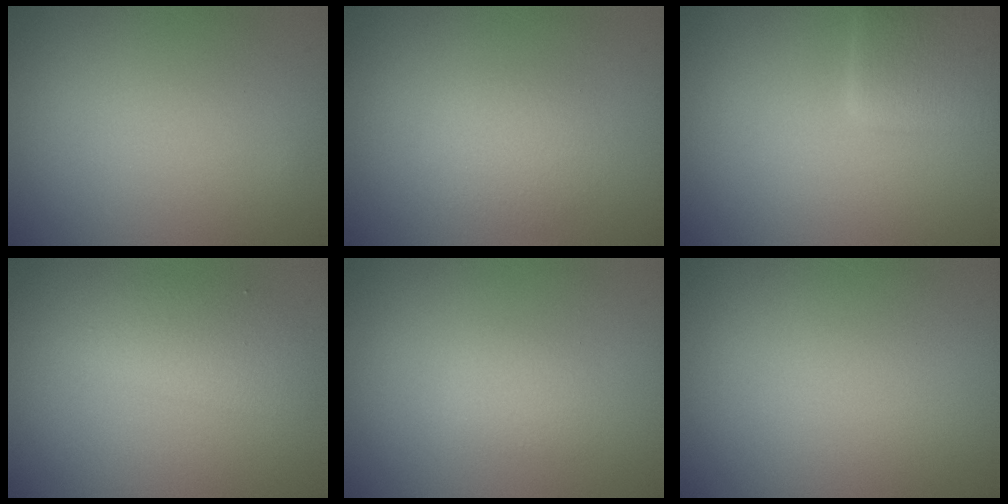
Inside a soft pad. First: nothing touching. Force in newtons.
{"total": 1.6, "press": 1.6, "slide": 0.1}
{"total": 4.4, "press": 4.4, "slide": 0.2}
{"total": 2.8, "press": 2.8, "slide": 0.1}
{"total": 1.0, "press": 1.0, "slide": 0.0}
{"total": 0.0}